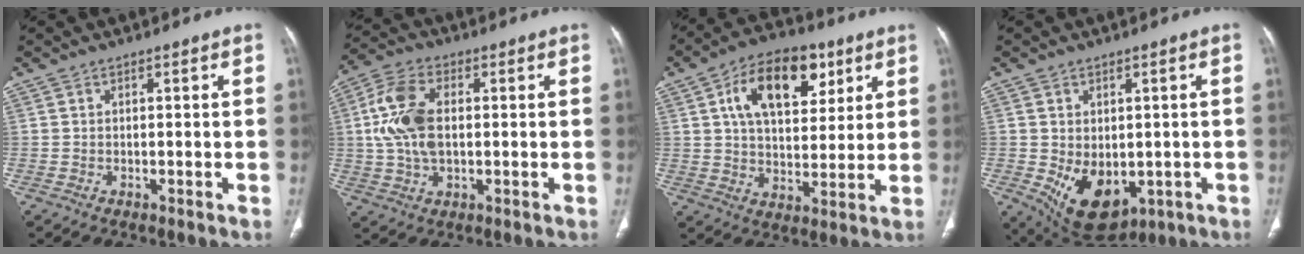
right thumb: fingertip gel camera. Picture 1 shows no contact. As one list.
[{"total": 11.2, "force": [0.9, 6.5, 9.1], "torque": [-0.195, 0.012, 0.017]}, {"total": 16.7, "force": [6.8, 9.7, 11.7], "torque": [-0.152, -0.008, 0.111]}, {"total": 11.5, "force": [-2.3, 7.6, 8.3], "torque": [-0.108, -0.012, -0.008]}]